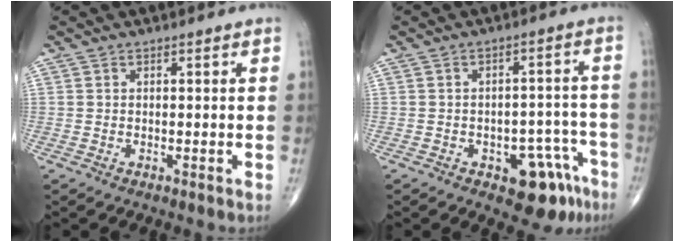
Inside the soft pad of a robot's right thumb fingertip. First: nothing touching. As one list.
[{"total": 9.7, "force": [-5.3, 5.0, 6.4], "torque": [-0.041, 0.043, -0.062]}]